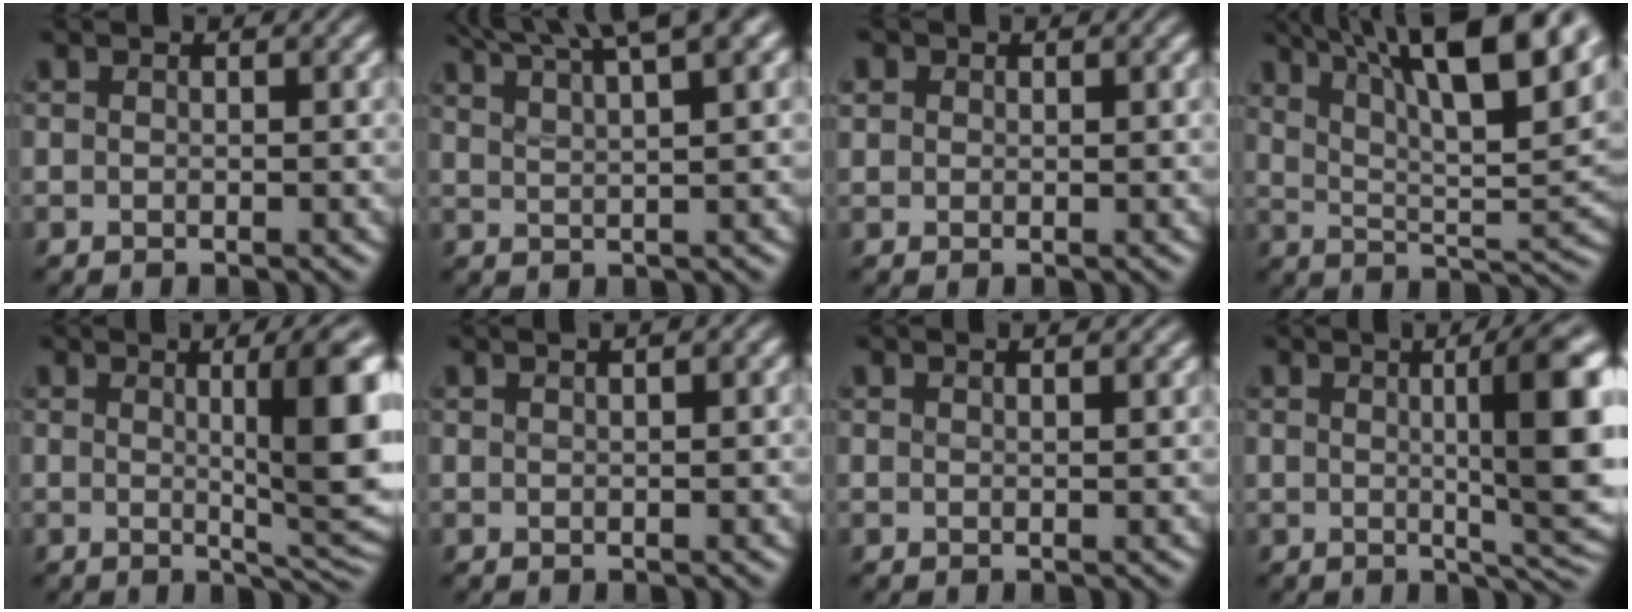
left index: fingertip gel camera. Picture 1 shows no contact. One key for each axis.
{"total": 10.1, "fx": 7.5, "fy": 2.4, "fz": 6.3, "tx": -0.076, "ty": 0.033, "tz": 0.073}
{"total": 1.0, "fx": 0.6, "fy": 0.8, "fz": 0.3, "tx": -0.003, "ty": 0.003, "tz": 0.008}
{"total": 14.9, "fx": 8.9, "fy": 4.8, "fz": 11.0, "tx": -0.162, "ty": 0.021, "tz": 0.122}
{"total": 9.0, "fx": 1.5, "fy": 2.0, "fz": 8.6, "tx": -0.096, "ty": 0.001, "tz": 0.025}
{"total": 3.1, "fx": 1.7, "fy": 1.3, "fz": 2.2, "tx": -0.010, "ty": 0.008, "tz": -0.003}
{"total": 2.2, "fx": 1.8, "fy": 0.8, "fz": 1.1, "tx": 0.002, "ty": 0.008, "tz": 0.001}
{"total": 9.7, "fx": 1.3, "fy": 2.1, "fz": 9.4, "tx": -0.108, "ty": 0.007, "tz": 0.022}